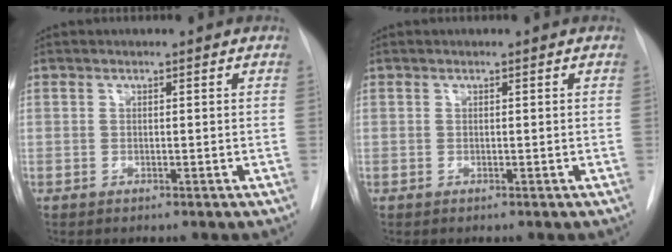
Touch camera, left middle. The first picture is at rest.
{"total": 0.0}